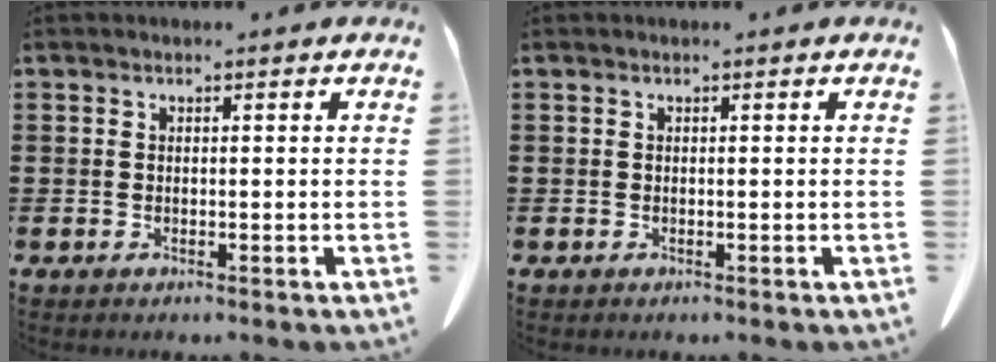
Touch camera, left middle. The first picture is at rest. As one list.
[{"total": 0.0}]